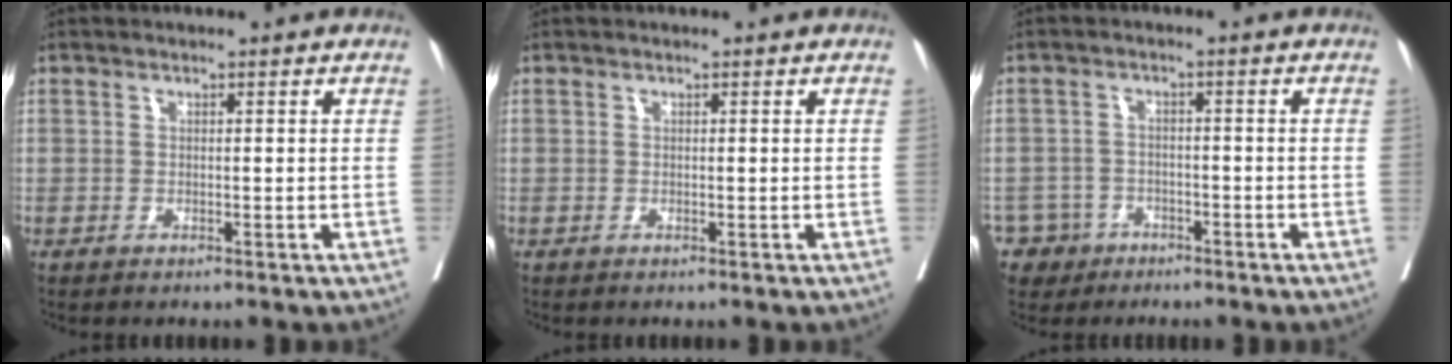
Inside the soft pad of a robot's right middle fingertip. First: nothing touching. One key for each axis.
{"total": 0.0}
{"total": 5.2, "fx": -3.2, "fy": 4.1, "fz": 0.0, "tx": 0.000, "ty": 0.010, "tz": -0.051}